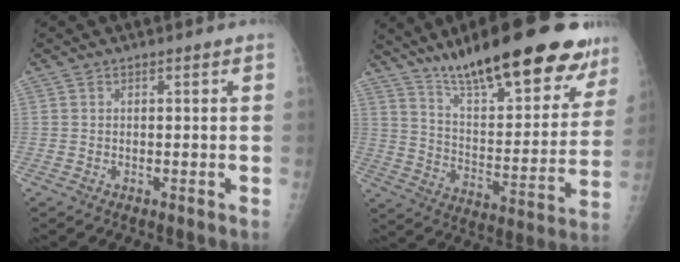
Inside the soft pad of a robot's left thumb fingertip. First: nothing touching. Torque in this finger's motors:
{"motor_torque": [1.81, 1.83, 1.49, -1.28, 0.12]}